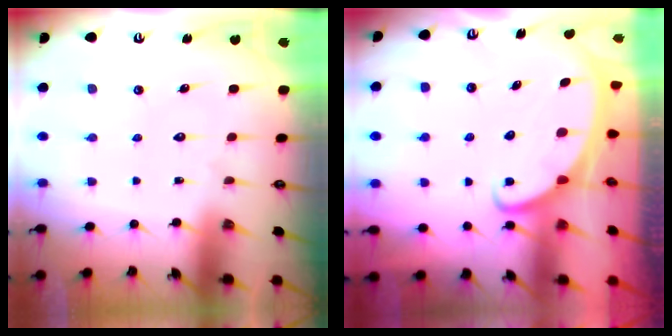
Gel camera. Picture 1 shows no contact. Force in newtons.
{"total": 2.2, "press": 2.1, "slide": 0.4}